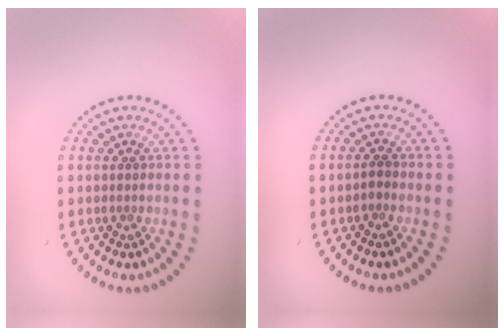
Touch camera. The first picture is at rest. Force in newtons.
{"total": 0.7, "press": 0.7, "slide": 0.2}